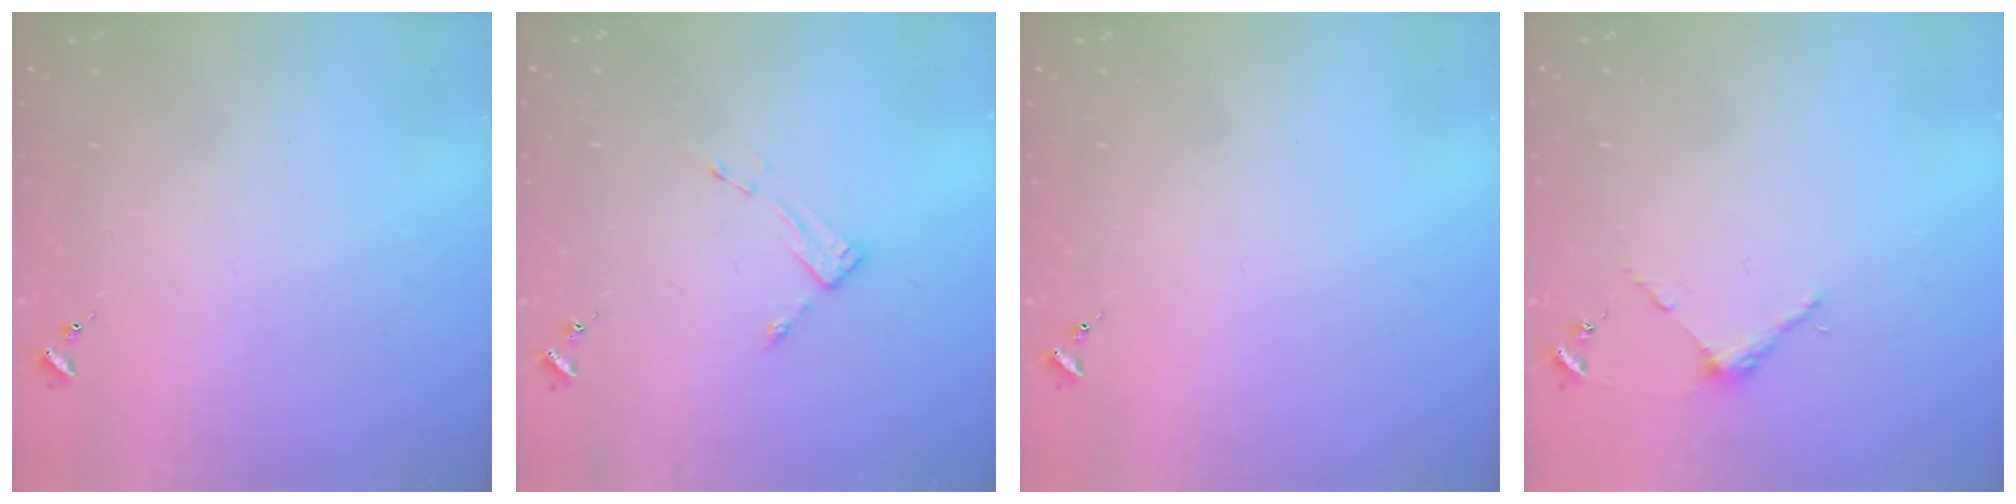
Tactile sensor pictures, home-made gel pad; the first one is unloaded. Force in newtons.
{"total": 3.8, "press": 3.8, "slide": 0.3}
{"total": 0.0}
{"total": 3.9, "press": 3.9, "slide": 0.2}